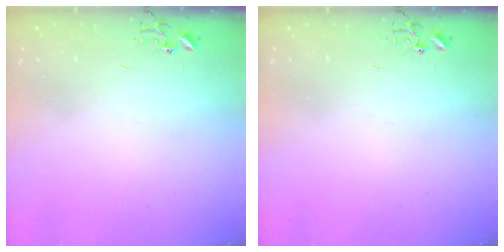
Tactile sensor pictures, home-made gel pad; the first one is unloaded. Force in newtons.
{"total": 0.0}